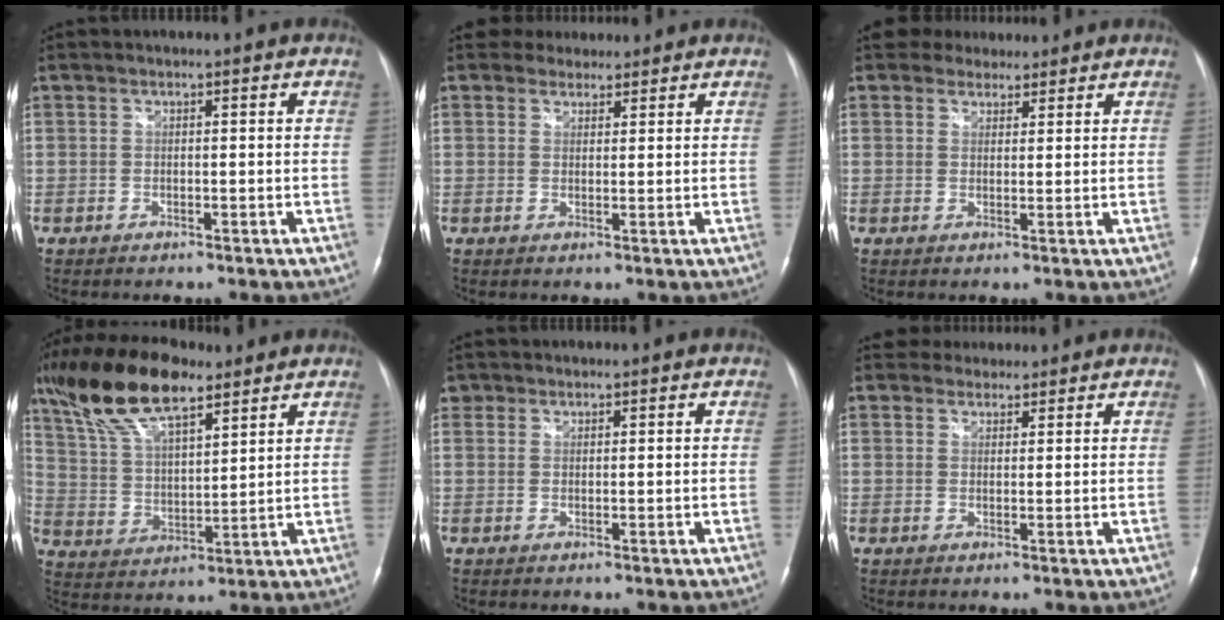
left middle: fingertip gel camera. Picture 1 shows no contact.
{"total": 4.1, "force": [3.7, 1.8, 0.0], "torque": [0.008, 0.014, 0.057]}
{"total": 5.0, "force": [4.5, 2.2, 0.3], "torque": [0.002, 0.013, 0.068]}
{"total": 15.5, "force": [10.8, 4.9, 10.0], "torque": [-0.200, 0.027, 0.208]}
{"total": 1.8, "force": [1.2, 1.3, 0.0], "torque": [0.011, 0.006, 0.020]}
{"total": 3.6, "force": [3.3, 1.5, -0.2], "torque": [0.011, 0.015, 0.053]}